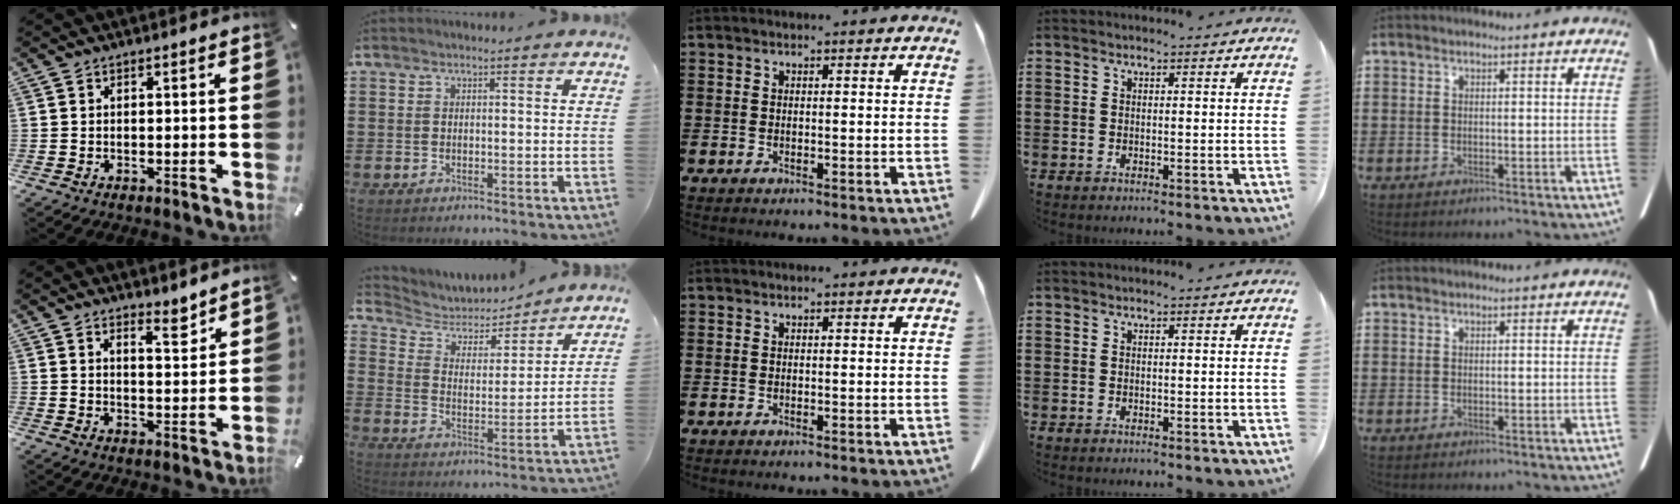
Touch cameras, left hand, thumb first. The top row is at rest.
{"thumb": {"total": 5.2, "force": [4.6, 1.4, 2.0], "torque": [-0.010, -0.041, 0.077]}, "index": {"total": 4.1, "force": [3.8, 1.5, 0.7], "torque": [-0.040, -0.025, 0.059]}}